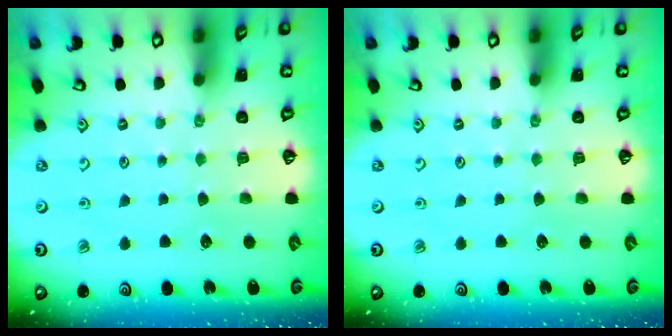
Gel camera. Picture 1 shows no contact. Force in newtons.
{"total": 0.0}